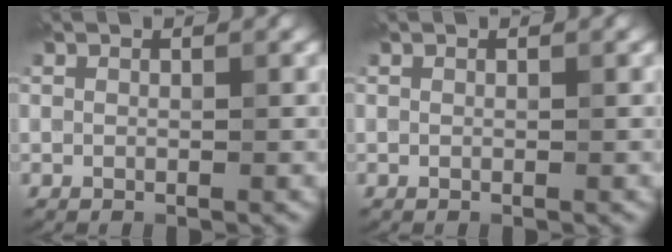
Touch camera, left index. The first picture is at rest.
{"total": 0.0}